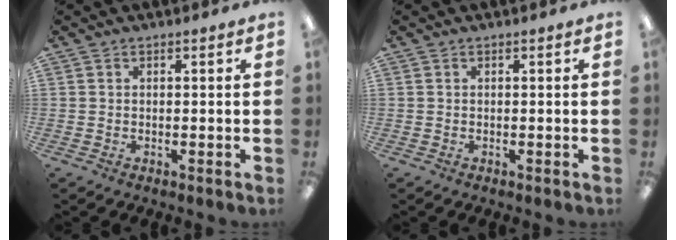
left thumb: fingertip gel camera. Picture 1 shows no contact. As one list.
[{"total": 0.0}]